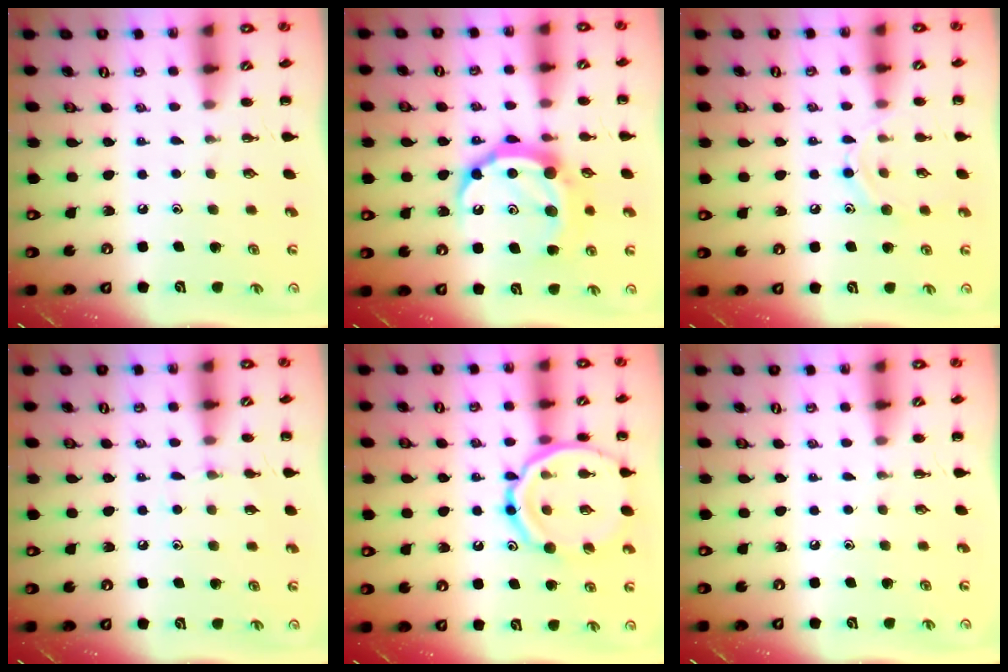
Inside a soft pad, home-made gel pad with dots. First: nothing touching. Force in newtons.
{"total": 15.0, "press": 14.9, "slide": 1.0}
{"total": 8.2, "press": 8.1, "slide": 1.1}
{"total": 5.5, "press": 5.3, "slide": 1.6}
{"total": 17.8, "press": 17.7, "slide": 1.9}
{"total": 0.0}